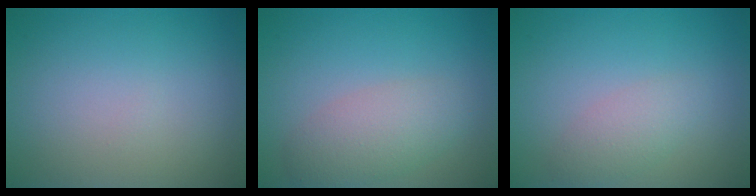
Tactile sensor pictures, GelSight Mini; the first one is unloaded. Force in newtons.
{"total": 3.5, "press": 3.5, "slide": 0.2}
{"total": 2.1, "press": 2.1, "slide": 0.2}